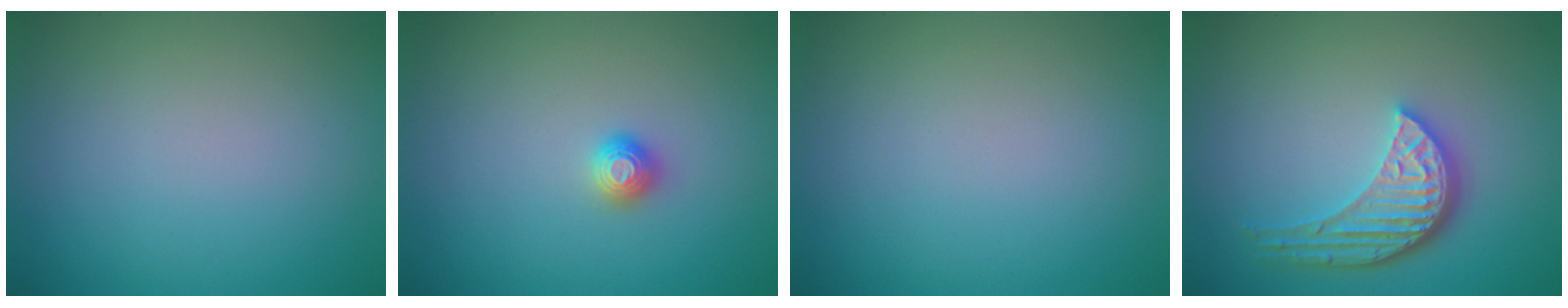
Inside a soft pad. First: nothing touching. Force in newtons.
{"total": 1.1, "press": 1.1, "slide": 0.1}
{"total": 0.0}
{"total": 4.7, "press": 3.7, "slide": 2.9}